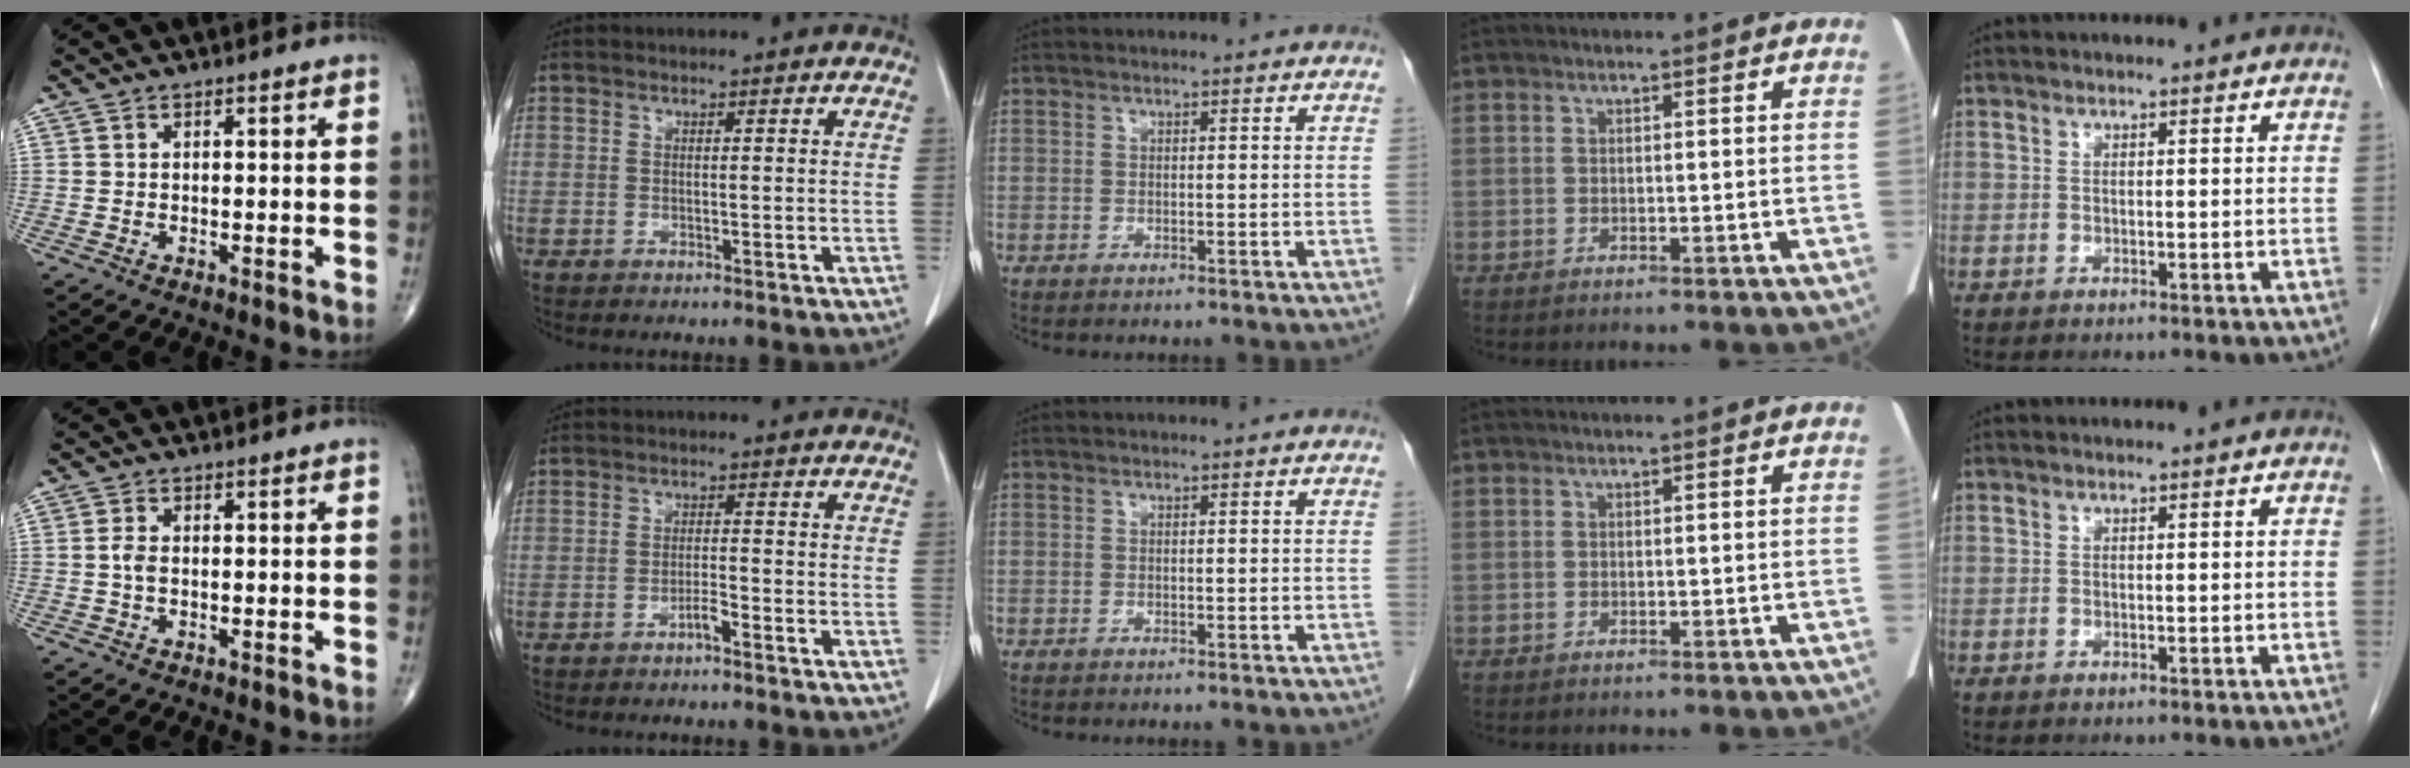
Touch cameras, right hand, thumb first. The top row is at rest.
{"thumb": {"total": 1.7, "force": [-0.2, 1.0, 1.4], "torque": [-0.031, 0.001, -0.007]}, "index": {"total": 1.6, "force": [-1.3, 0.0, 1.0], "torque": [-0.017, 0.002, -0.023]}}